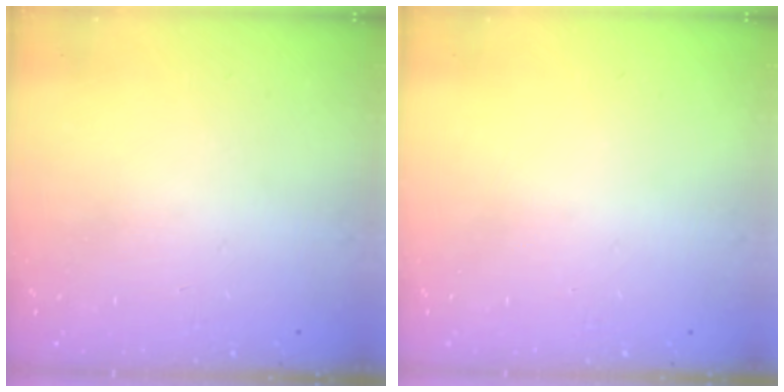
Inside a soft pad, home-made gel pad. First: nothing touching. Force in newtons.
{"total": 0.0}